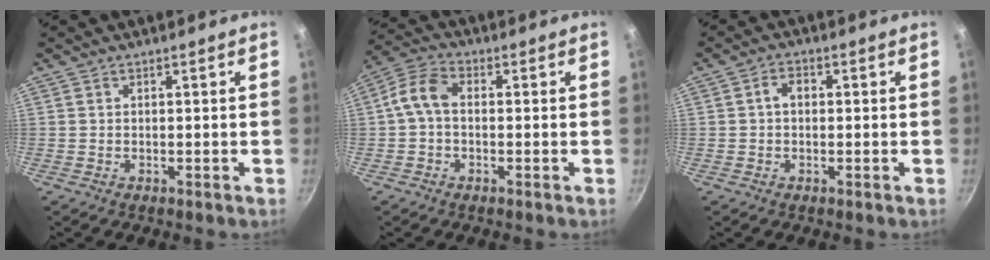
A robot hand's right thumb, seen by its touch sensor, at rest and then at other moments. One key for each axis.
{"total": 6.0, "fx": -0.4, "fy": 3.9, "fz": 4.6, "tx": -0.097, "ty": 0.027, "tz": -0.022}
{"total": 2.8, "fx": 0.0, "fy": 2.0, "fz": 1.9, "tx": -0.024, "ty": 0.007, "tz": -0.004}